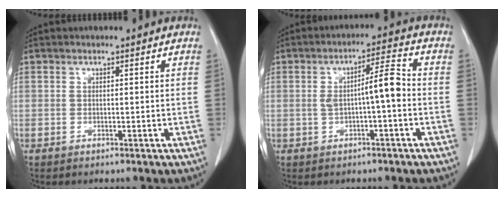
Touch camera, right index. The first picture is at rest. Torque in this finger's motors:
{"motor_torque": [0.31, -0.12, 0.20, 0.04]}